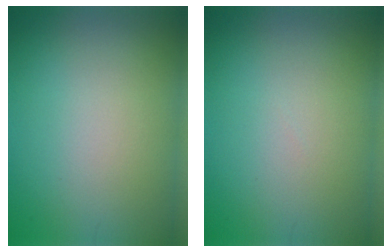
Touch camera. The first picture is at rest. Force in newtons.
{"total": 0.0}